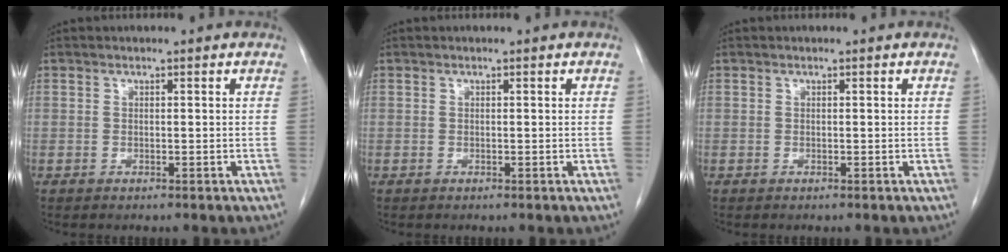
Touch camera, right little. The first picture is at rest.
{"total": 0.0}
{"total": 0.0}